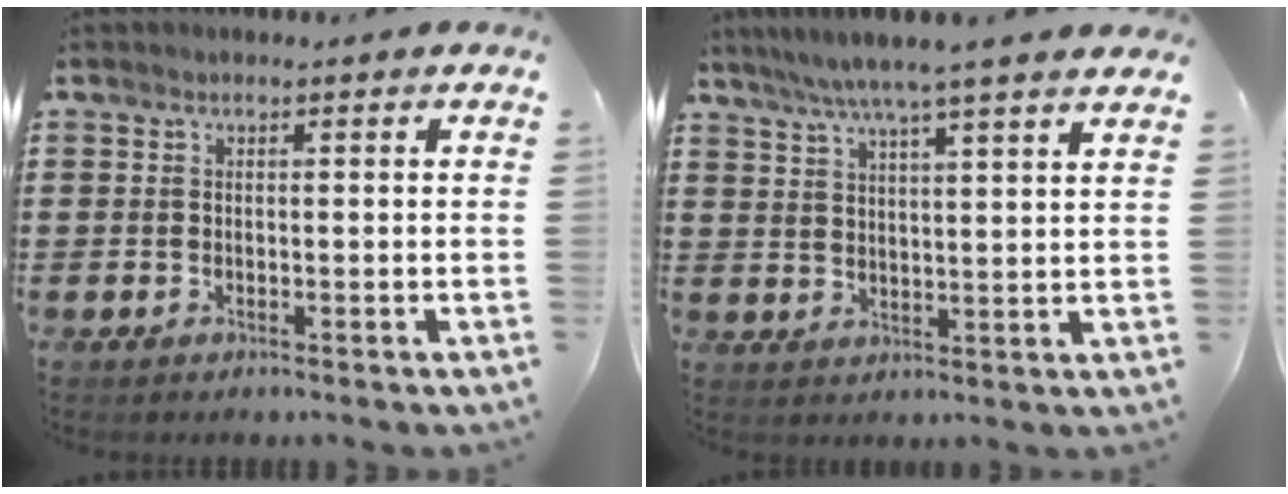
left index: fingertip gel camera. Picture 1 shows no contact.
{"total": 5.6, "force": [4.7, -0.7, 2.9], "torque": [-0.072, -0.020, 0.079]}